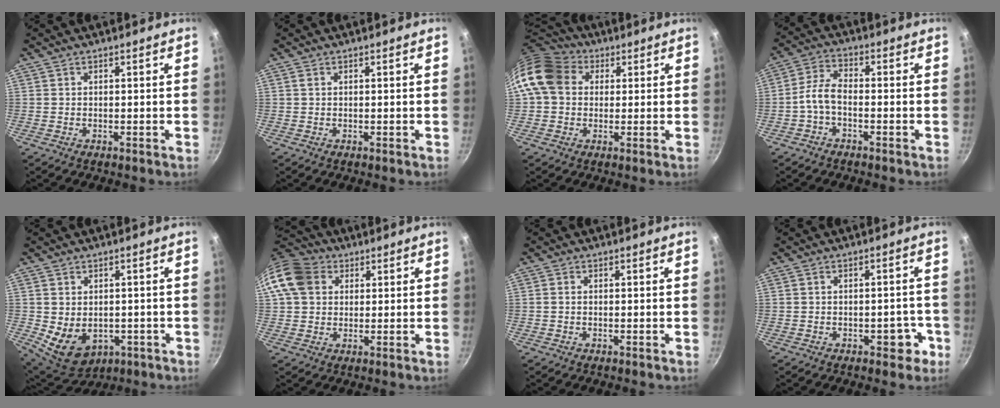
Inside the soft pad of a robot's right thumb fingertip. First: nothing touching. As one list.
[{"total": 0.5, "force": [0.3, 0.3, 0.3], "torque": [-0.005, 0.001, 0.005]}, {"total": 13.2, "force": [2.9, 10.8, 7.1], "torque": [-0.122, 0.026, 0.038]}, {"total": 4.8, "force": [-2.0, 2.3, 3.7], "torque": [-0.081, 0.028, -0.046]}, {"total": 9.3, "force": [-1.4, 7.0, 5.9], "torque": [-0.075, -0.011, 0.006]}, {"total": 11.3, "force": [3.3, 9.2, 5.8], "torque": [-0.096, 0.015, 0.046]}, {"total": 0.8, "force": [0.0, 0.6, 0.5], "torque": [-0.011, 0.003, 0.000]}, {"total": 4.2, "force": [-1.9, 2.5, 2.8], "torque": [-0.003, 0.024, -0.016]}]